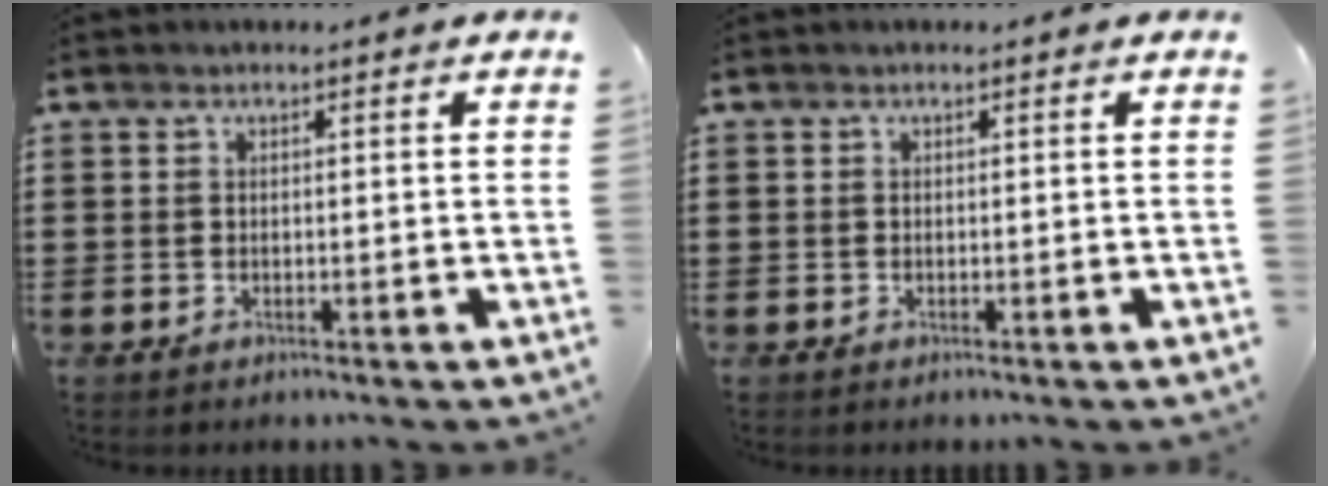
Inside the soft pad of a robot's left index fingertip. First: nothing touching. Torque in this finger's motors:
{"motor_torque": [0.00, 0.00, 0.00, 0.00]}